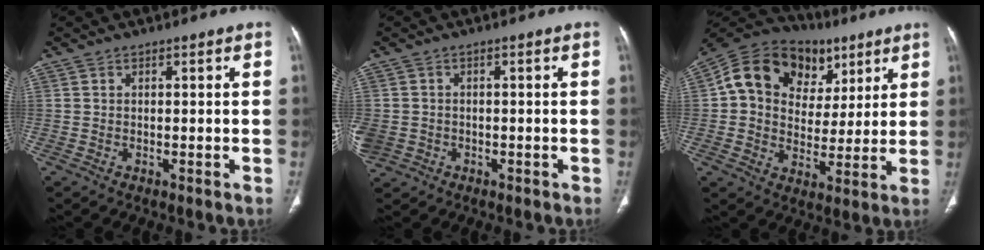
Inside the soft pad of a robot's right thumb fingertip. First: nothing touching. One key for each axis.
{"total": 5.9, "fx": -1.9, "fy": 5.3, "fz": 1.7, "tx": -0.053, "ty": 0.013, "tz": -0.025}
{"total": 18.4, "fx": 6.7, "fy": 14.3, "fz": 9.5, "tx": -0.127, "ty": 0.018, "tz": 0.110}